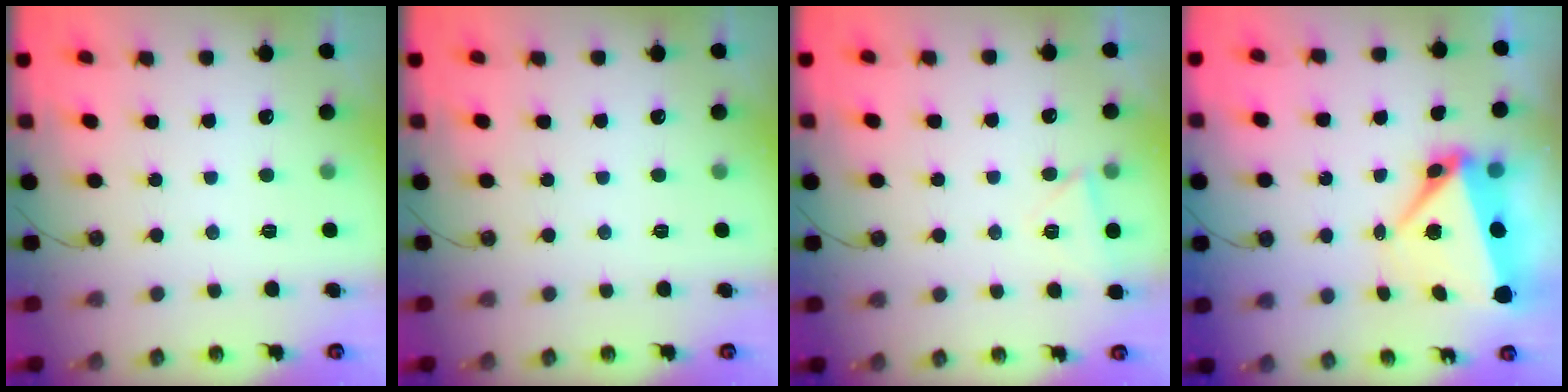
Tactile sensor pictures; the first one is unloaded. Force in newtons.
{"total": 0.0}
{"total": 5.3, "press": 2.4, "slide": 4.7}
{"total": 7.7, "press": 7.5, "slide": 1.8}